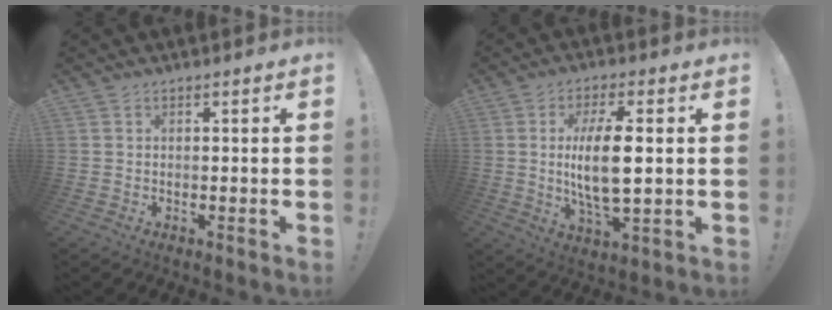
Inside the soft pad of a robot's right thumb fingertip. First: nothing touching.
{"total": 12.6, "force": [0.9, 4.2, 11.8], "torque": [-0.234, -0.014, 0.003]}